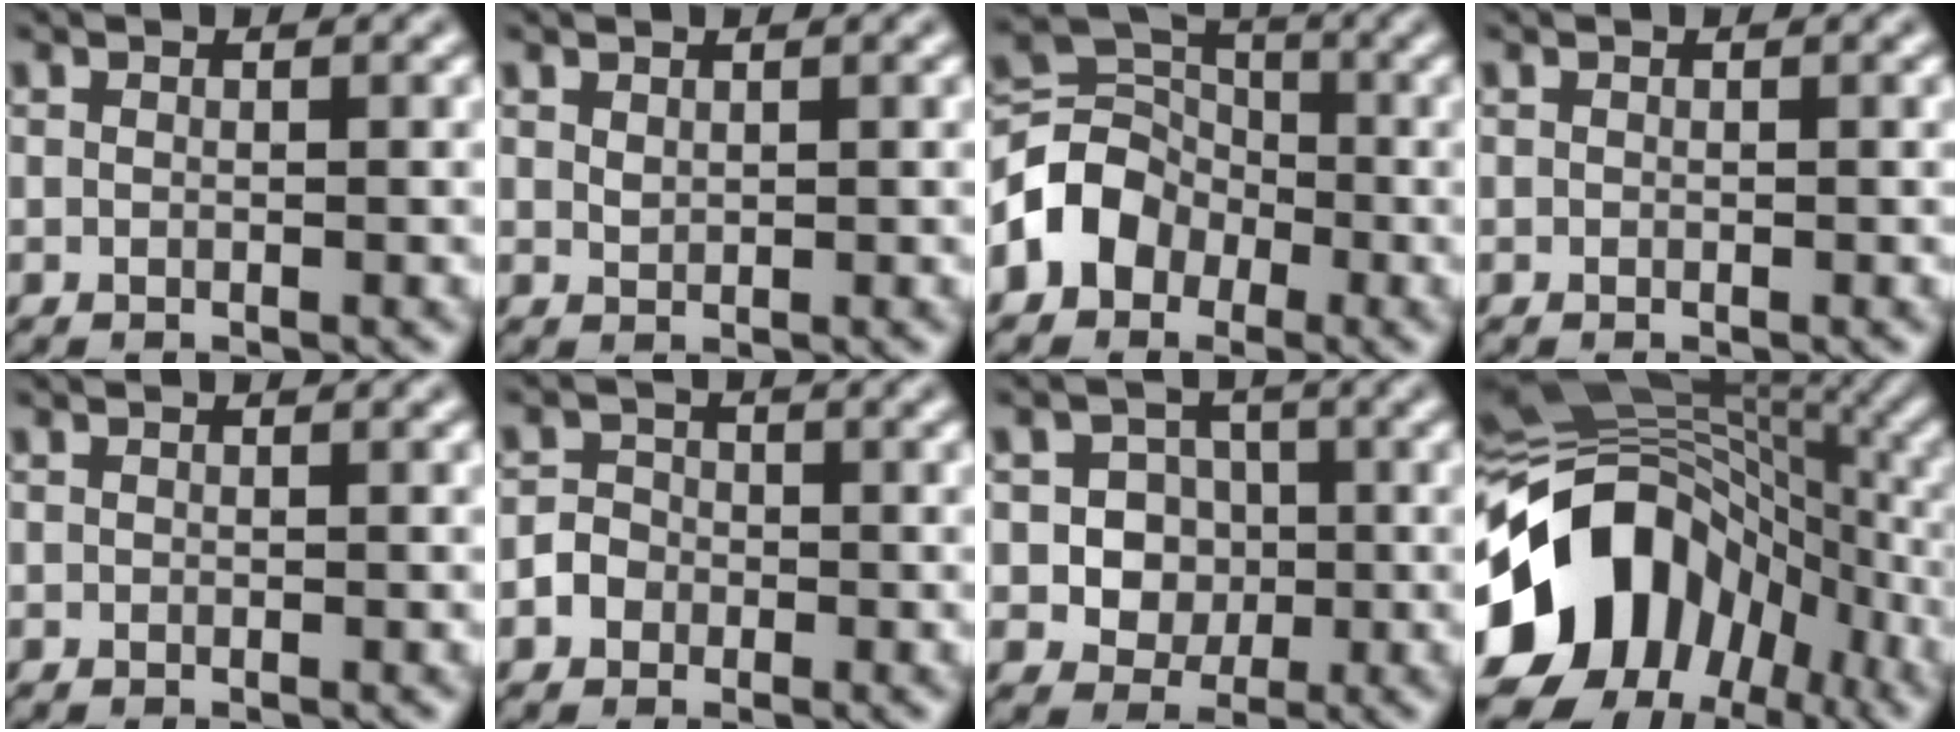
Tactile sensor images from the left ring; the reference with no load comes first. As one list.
[{"total": 0.7, "force": [0.6, 0.3, 0.3], "torque": [-0.009, -0.001, 0.014]}, {"total": 4.9, "force": [-2.1, 4.0, 1.9], "torque": [-0.023, 0.009, -0.052]}, {"total": 0.0}, {"total": 0.0}, {"total": 2.0, "force": [-0.8, 1.7, 0.7], "torque": [-0.002, 0.001, -0.020]}, {"total": 4.5, "force": [-0.4, 4.0, 1.9], "torque": [-0.011, 0.008, -0.023]}, {"total": 15.0, "force": [-4.7, 11.3, 8.6], "torque": [-0.149, 0.001, -0.094]}]